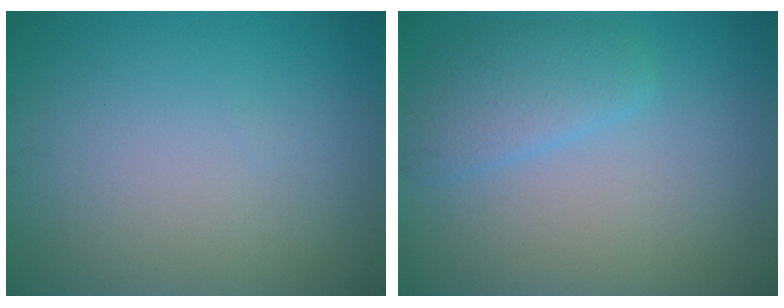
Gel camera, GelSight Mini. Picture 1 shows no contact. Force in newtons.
{"total": 2.7, "press": 2.7, "slide": 0.1}